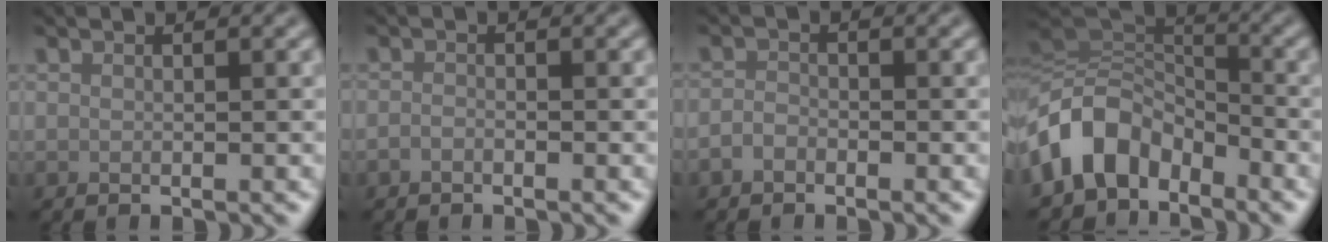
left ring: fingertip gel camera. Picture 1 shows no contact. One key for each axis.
{"total": 0.8, "fx": -0.6, "fy": 0.4, "fz": 0.3, "tx": -0.008, "ty": -0.001, "tz": -0.012}
{"total": 1.3, "fx": -0.8, "fy": 0.8, "fz": 0.5, "tx": -0.011, "ty": 0.002, "tz": -0.019}
{"total": 7.9, "fx": -4.4, "fy": 5.1, "fz": 4.2, "tx": -0.075, "ty": 0.009, "tz": -0.097}